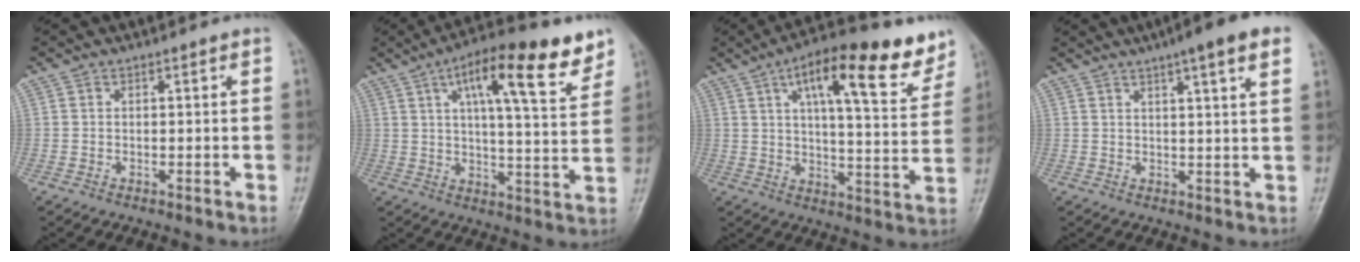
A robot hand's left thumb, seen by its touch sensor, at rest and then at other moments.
{"total": 17.5, "force": [9.5, 4.9, 13.9], "torque": [-0.181, -0.026, 0.140]}
{"total": 19.6, "force": [10.9, 6.2, 15.0], "torque": [-0.184, -0.028, 0.159]}
{"total": 10.8, "force": [6.4, 1.6, 8.5], "torque": [-0.108, 0.000, 0.081]}